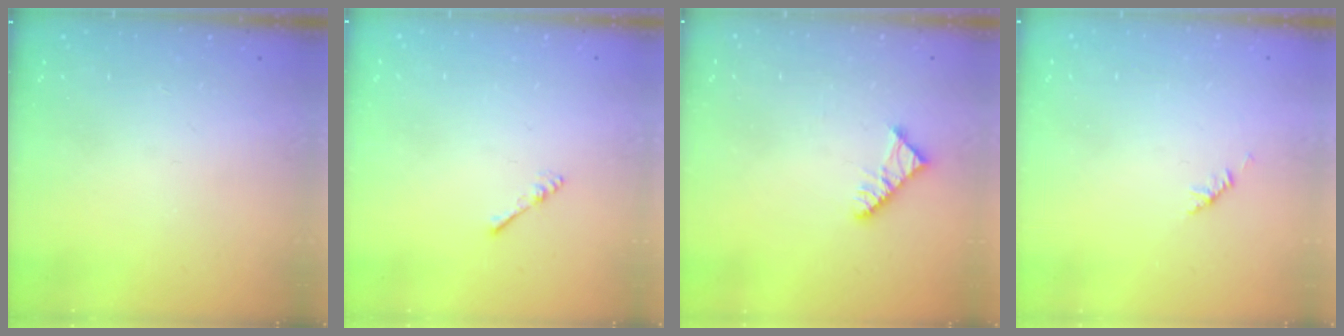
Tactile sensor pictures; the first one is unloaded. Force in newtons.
{"total": 2.2, "press": 2.2, "slide": 0.4}
{"total": 4.4, "press": 4.4, "slide": 0.6}
{"total": 1.9, "press": 1.8, "slide": 0.6}